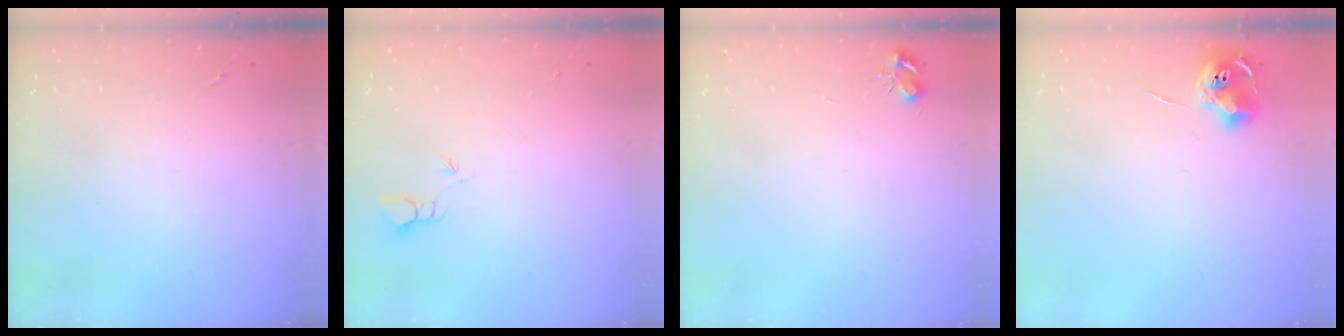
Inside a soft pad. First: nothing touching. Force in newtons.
{"total": 2.4, "press": 2.4, "slide": 0.2}
{"total": 5.3, "press": 5.3, "slide": 0.7}
{"total": 8.7, "press": 8.7, "slide": 0.4}